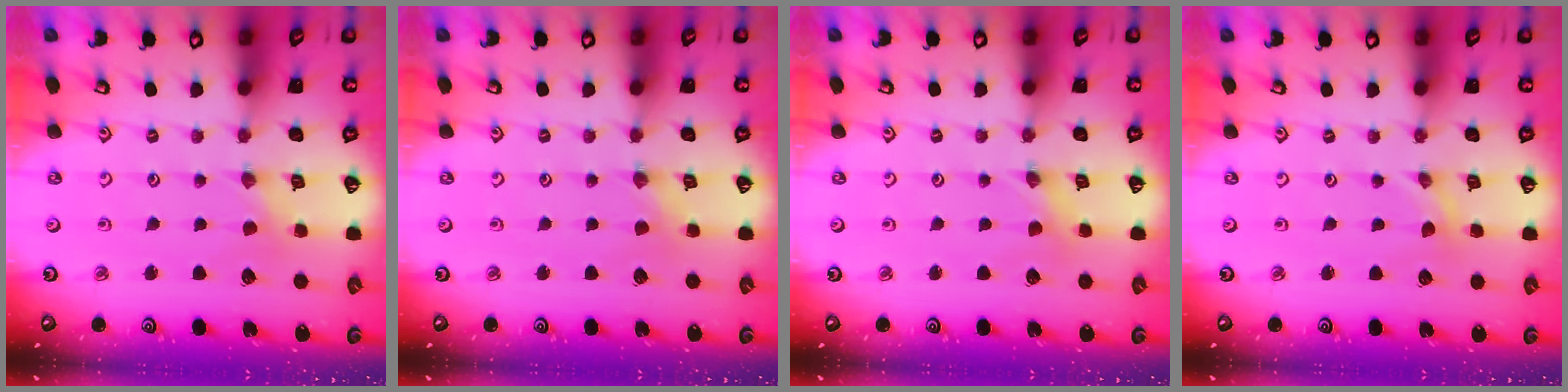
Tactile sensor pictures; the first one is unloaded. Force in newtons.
{"total": 0.7, "press": 0.7, "slide": 0.2}
{"total": 0.0}
{"total": 0.0}